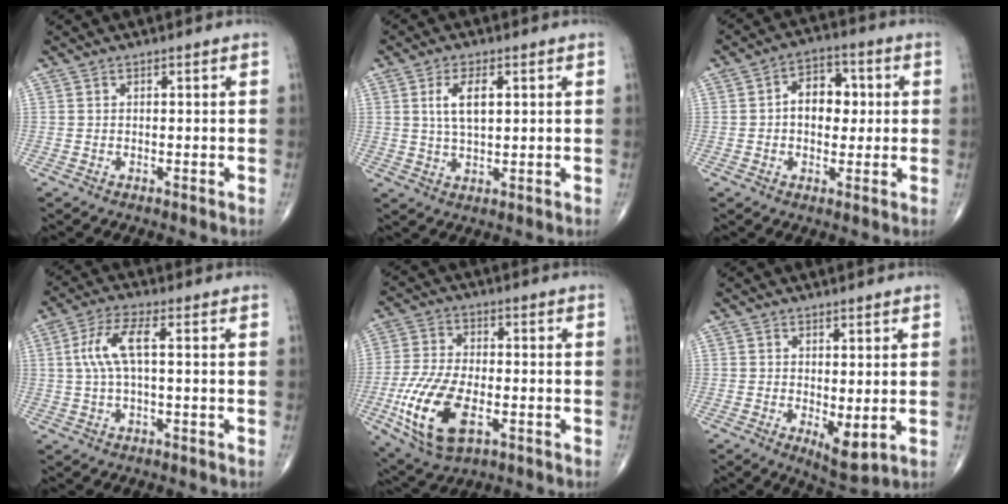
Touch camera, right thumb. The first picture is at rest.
{"total": 6.3, "force": [1.6, 2.8, 5.3], "torque": [-0.101, -0.004, 0.032]}
{"total": 8.4, "force": [0.6, 5.9, 6.1], "torque": [-0.061, 0.018, 0.002]}
{"total": 7.1, "force": [0.9, 2.2, 6.7], "torque": [-0.159, 0.020, 0.017]}
{"total": 15.4, "force": [-4.9, 7.7, 12.5], "torque": [-0.256, 0.003, -0.084]}
{"total": 4.8, "force": [-0.3, 1.8, 4.5], "torque": [-0.061, -0.016, 0.002]}